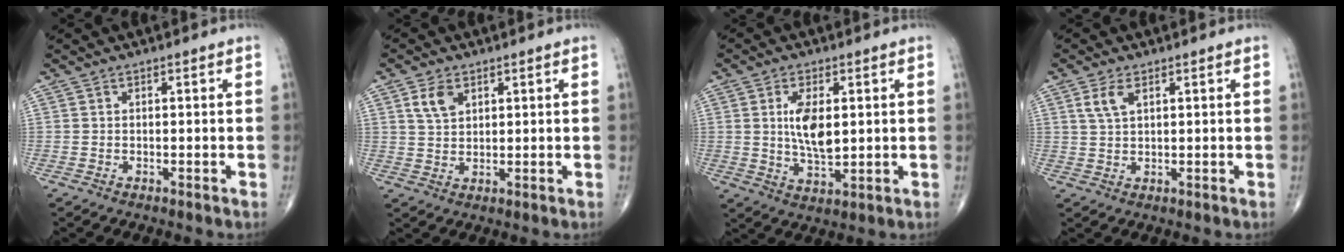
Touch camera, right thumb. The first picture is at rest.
{"total": 4.5, "force": [2.1, 2.8, 2.8], "torque": [-0.044, -0.007, 0.044]}
{"total": 8.2, "force": [1.3, 3.8, 7.2], "torque": [-0.124, -0.017, 0.026]}
{"total": 3.6, "force": [1.7, 1.7, 2.7], "torque": [-0.055, 0.002, 0.038]}